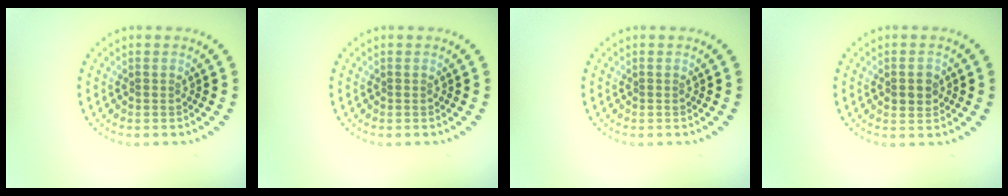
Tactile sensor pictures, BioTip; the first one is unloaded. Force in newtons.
{"total": 0.0}
{"total": 0.0}
{"total": 1.8, "press": 1.8, "slide": 0.1}